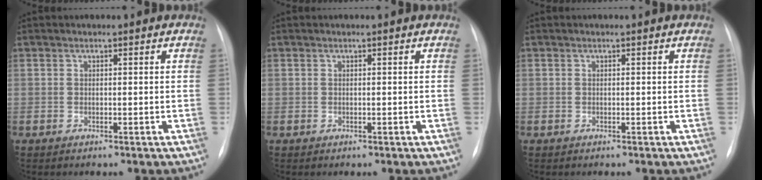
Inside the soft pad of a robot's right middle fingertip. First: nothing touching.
{"total": 0.0}
{"total": 0.0}